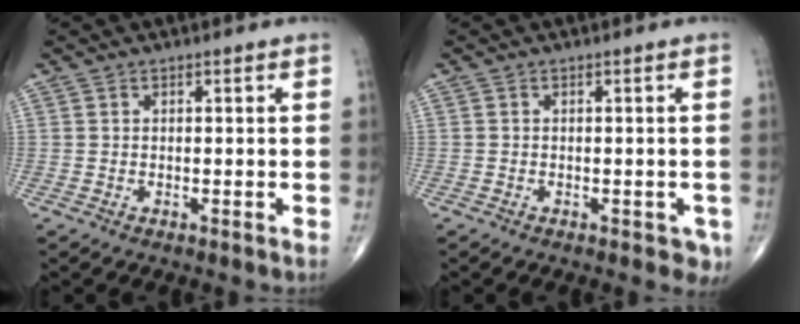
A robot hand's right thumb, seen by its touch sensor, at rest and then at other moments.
{"total": 2.7, "force": [-1.2, 1.4, 1.9], "torque": [-0.004, 0.000, -0.015]}